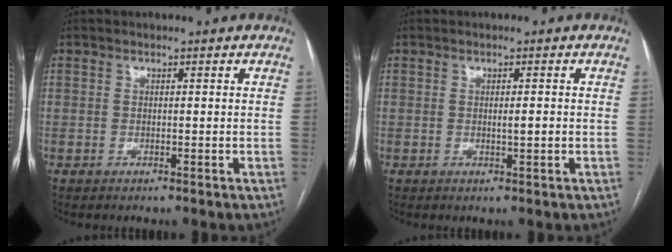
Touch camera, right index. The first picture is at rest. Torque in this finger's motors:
{"motor_torque": [0.51, 0.04, 0.16, 0.04]}